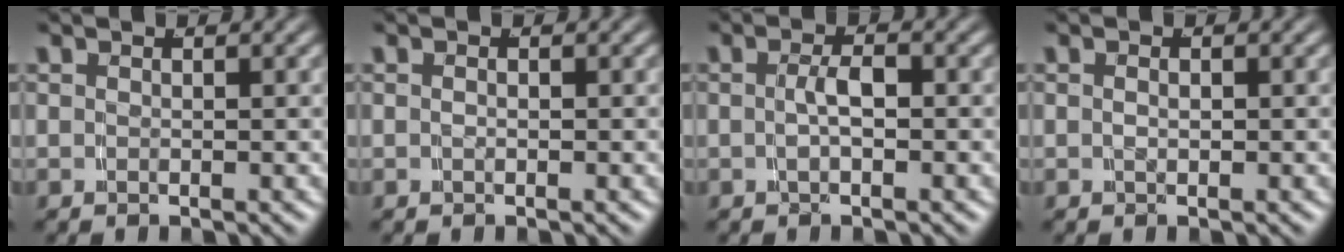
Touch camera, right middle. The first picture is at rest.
{"total": 0.6, "force": [-0.3, -0.1, 0.5], "torque": [-0.002, -0.003, -0.002]}
{"total": 2.1, "force": [-0.7, 0.3, 1.9], "torque": [-0.032, 0.000, -0.009]}
{"total": 0.8, "force": [-0.3, 0.1, 0.8], "torque": [-0.011, -0.003, -0.001]}